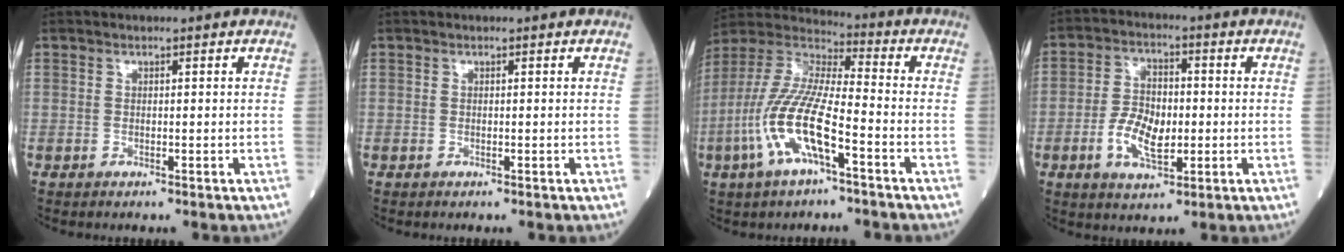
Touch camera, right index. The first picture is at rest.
{"total": 0.0}
{"total": 14.2, "force": [-5.4, 3.1, 12.8], "torque": [-0.282, -0.003, -0.104]}
{"total": 7.9, "force": [-1.8, 3.9, 6.6], "torque": [-0.132, 0.007, -0.030]}